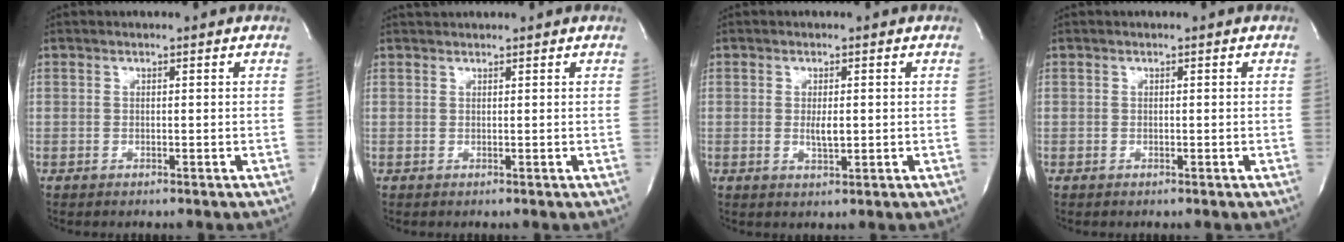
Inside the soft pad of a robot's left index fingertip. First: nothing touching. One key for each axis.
{"total": 1.9, "fx": 1.9, "fy": 0.0, "fz": 0.2, "tx": -0.004, "ty": 0.024, "tz": 0.035}
{"total": 2.3, "fx": 0.1, "fy": 0.7, "fz": 2.2, "tx": -0.042, "ty": -0.004, "tz": 0.003}
{"total": 0.0}